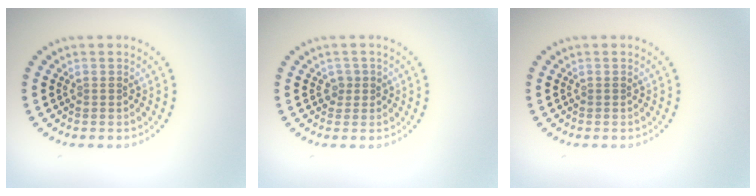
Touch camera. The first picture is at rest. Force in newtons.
{"total": 1.2, "press": 1.0, "slide": 0.7}
{"total": 0.0}